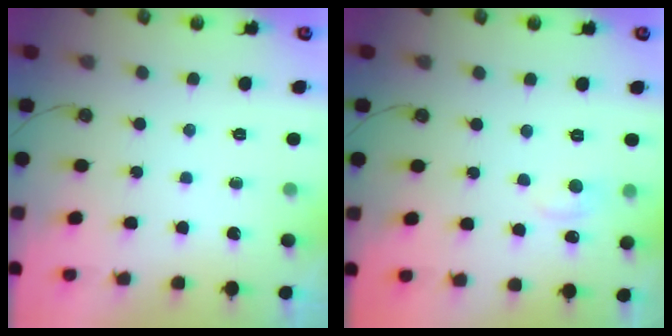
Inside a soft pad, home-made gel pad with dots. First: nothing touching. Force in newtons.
{"total": 0.9, "press": 0.4, "slide": 0.8}